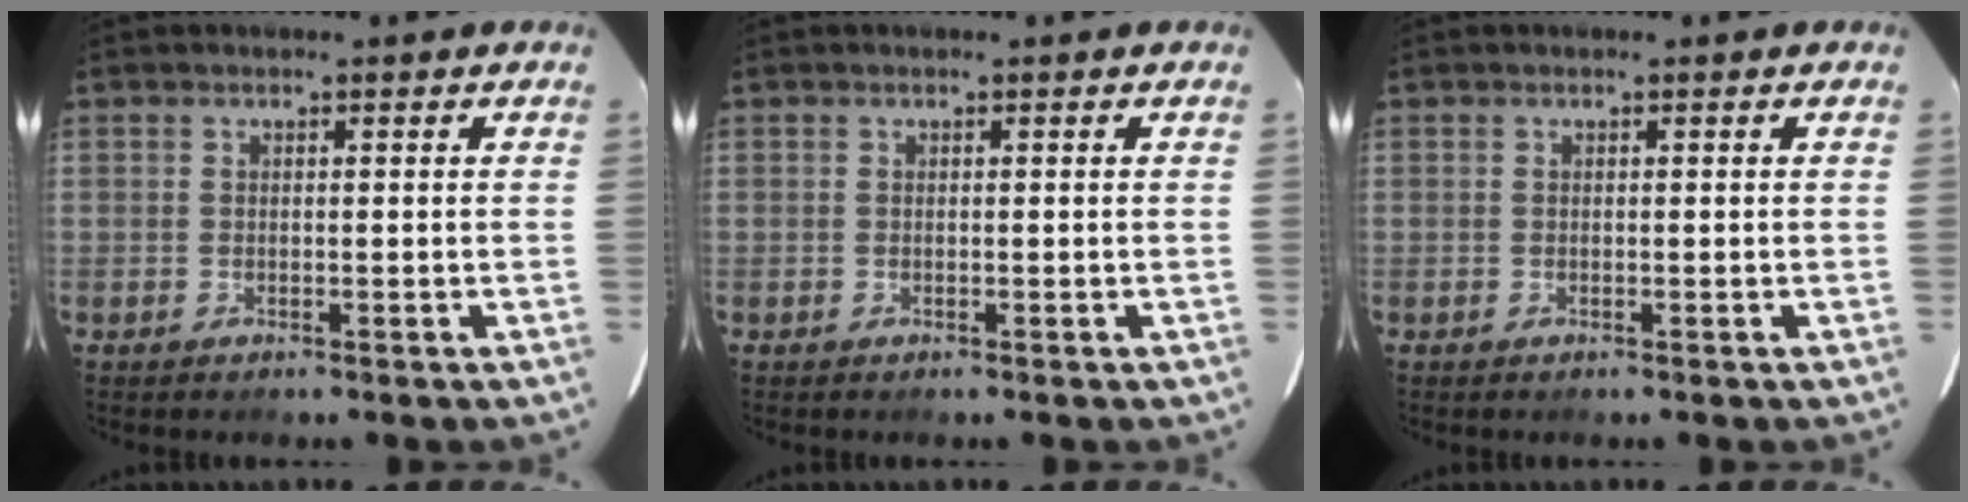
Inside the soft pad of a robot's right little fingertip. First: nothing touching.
{"total": 0.0}
{"total": 0.0}